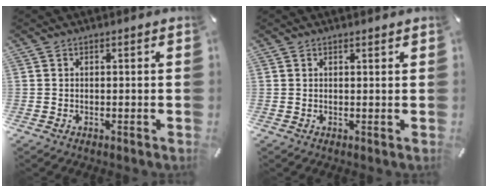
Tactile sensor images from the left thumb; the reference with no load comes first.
{"total": 0.7, "force": [0.6, 0.1, 0.3], "torque": [-0.007, -0.001, 0.011]}